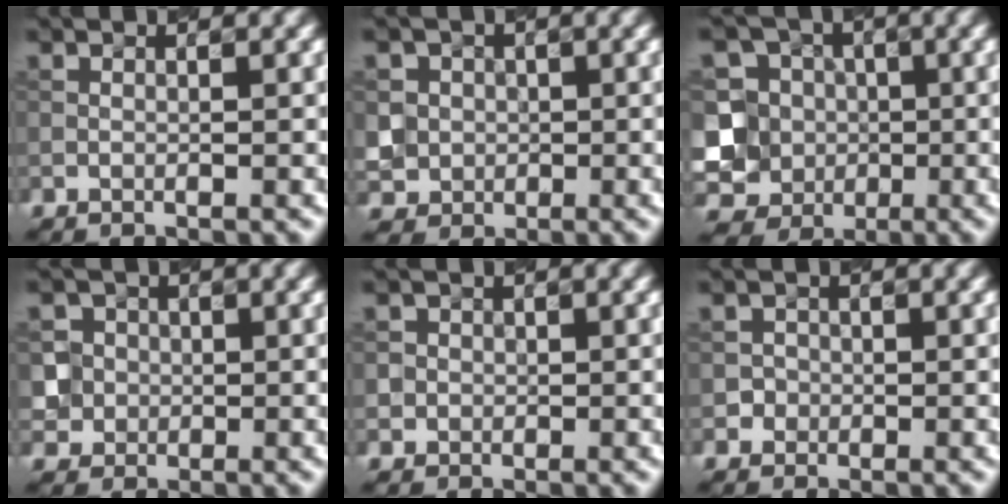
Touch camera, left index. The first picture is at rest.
{"total": 3.9, "force": [0.3, 3.8, 0.8], "torque": [-0.016, 0.007, 0.007]}
{"total": 12.8, "force": [-2.9, 11.8, 3.8], "torque": [-0.125, 0.008, -0.067]}
{"total": 4.5, "force": [-0.5, 4.4, 0.9], "torque": [-0.006, 0.017, -0.011]}
{"total": 1.8, "force": [0.1, 1.8, 0.2], "torque": [0.012, 0.000, 0.004]}
{"total": 1.1, "force": [-0.3, 1.1, 0.0], "torque": [0.014, 0.000, -0.005]}